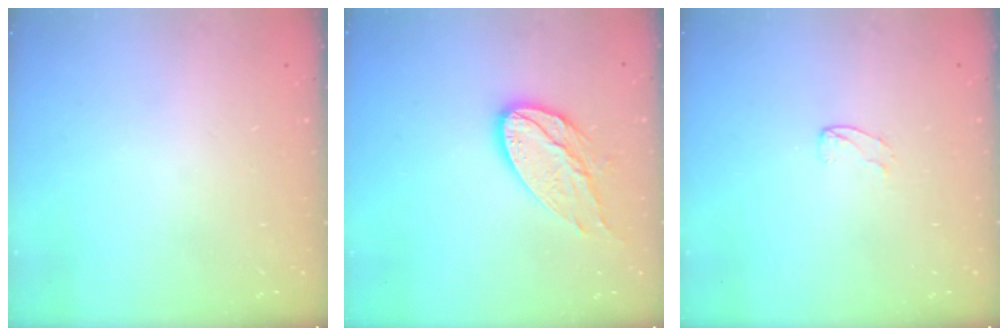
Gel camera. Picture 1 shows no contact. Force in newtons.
{"total": 12.8, "press": 12.7, "slide": 0.8}
{"total": 4.2, "press": 4.2, "slide": 0.4}